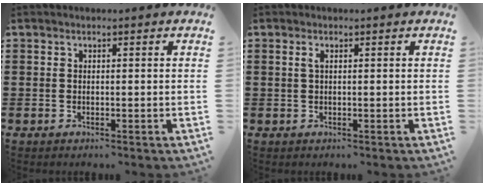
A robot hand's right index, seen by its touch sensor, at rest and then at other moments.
{"total": 0.8, "force": [0.2, 0.2, 0.8], "torque": [-0.016, 0.002, 0.003]}